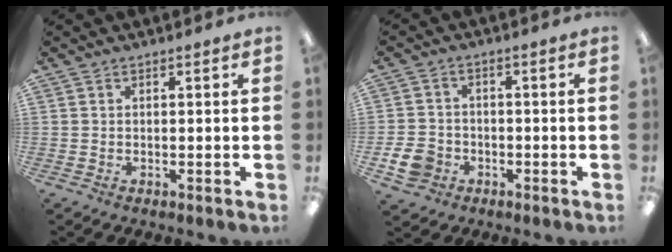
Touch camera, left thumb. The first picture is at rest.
{"total": 6.1, "force": [-2.5, 5.0, 2.4], "torque": [-0.061, 0.015, -0.046]}